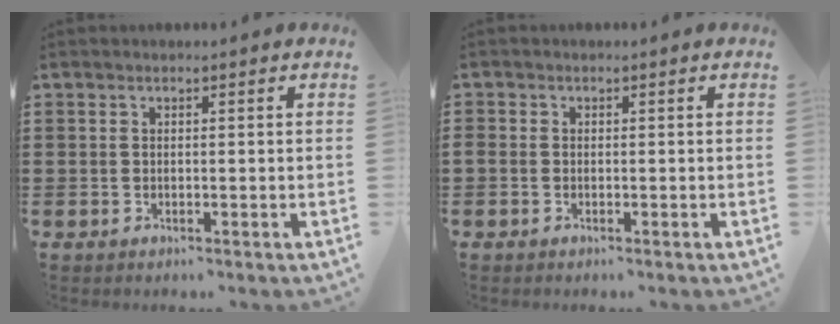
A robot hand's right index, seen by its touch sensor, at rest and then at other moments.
{"total": 0.7, "force": [-0.4, 0.5, 0.2], "torque": [-0.004, 0.001, -0.008]}